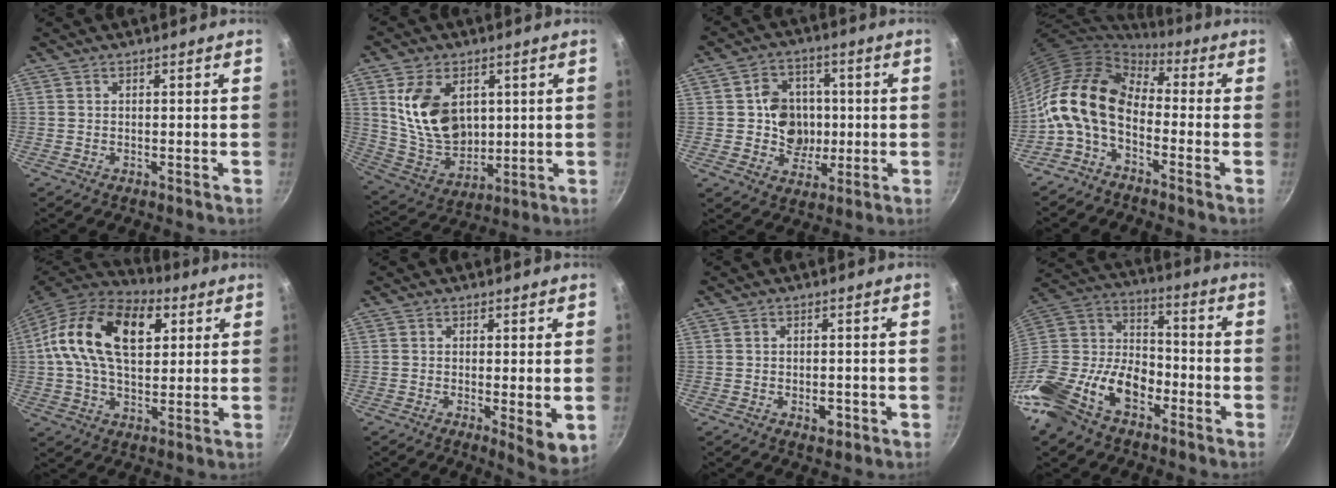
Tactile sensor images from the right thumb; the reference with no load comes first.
{"total": 15.4, "force": [3.8, 10.6, 10.6], "torque": [-0.163, -0.030, 0.087]}
{"total": 10.1, "force": [0.1, 9.0, 4.6], "torque": [-0.030, 0.003, 0.002]}
{"total": 14.0, "force": [-2.0, 8.6, 10.8], "torque": [-0.193, 0.031, -0.058]}
{"total": 20.5, "force": [5.3, 12.3, 15.5], "torque": [-0.259, 0.007, 0.073]}
{"total": 5.9, "force": [-0.8, 1.3, 5.7], "torque": [-0.078, -0.018, -0.009]}
{"total": 3.1, "force": [-1.1, 1.8, 2.2], "torque": [-0.024, 0.004, -0.014]}
{"total": 21.8, "force": [-11.4, 13.5, 12.7], "torque": [-0.229, 0.076, -0.232]}